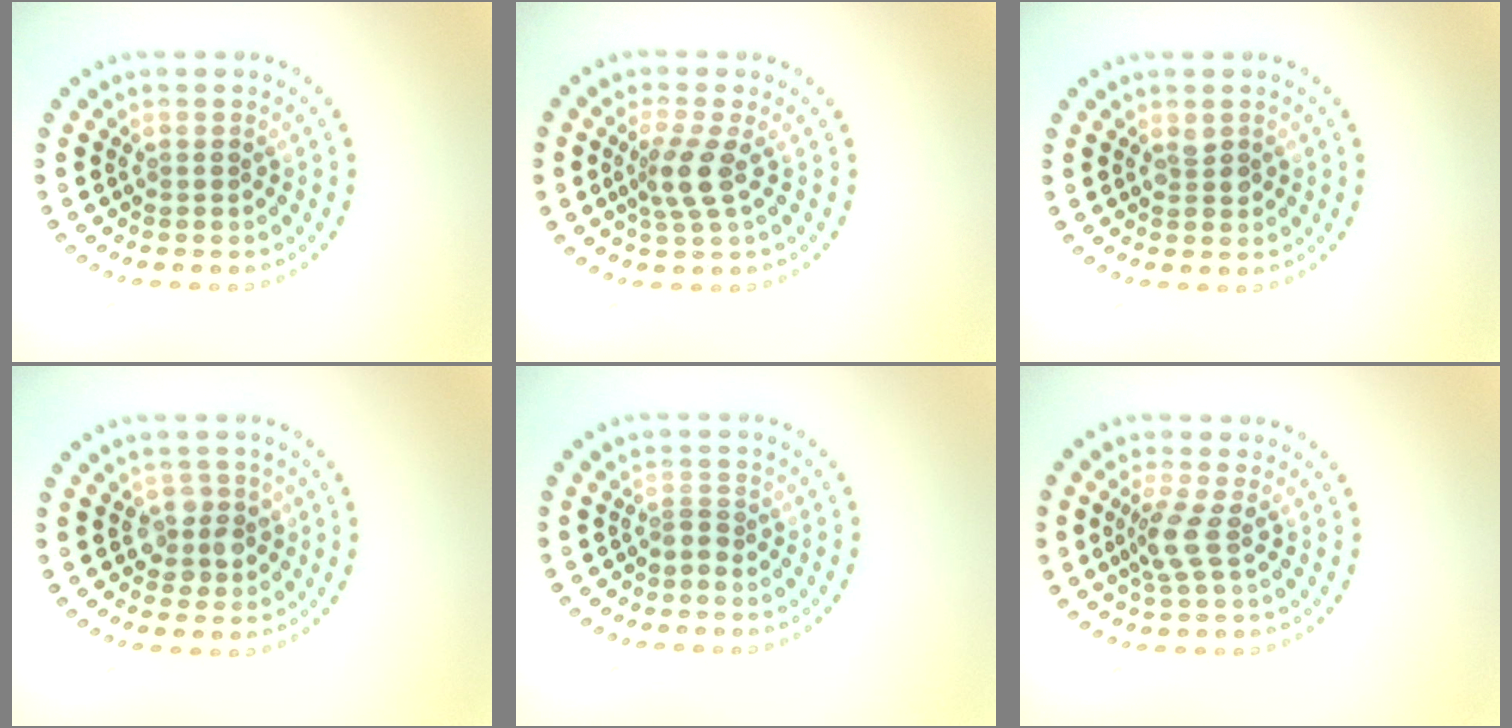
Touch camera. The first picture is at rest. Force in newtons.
{"total": 2.7, "press": 2.1, "slide": 1.8}
{"total": 0.9, "press": 0.9, "slide": 0.2}
{"total": 2.3, "press": 2.0, "slide": 1.1}
{"total": 1.0, "press": 0.6, "slide": 0.8}
{"total": 2.2, "press": 1.8, "slide": 1.4}